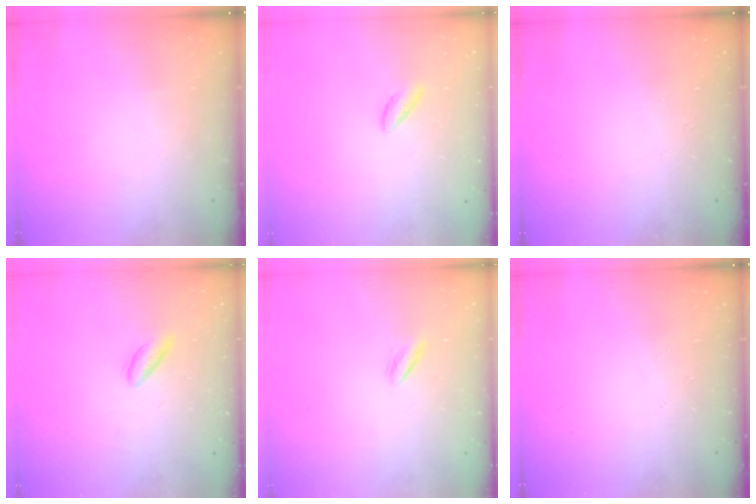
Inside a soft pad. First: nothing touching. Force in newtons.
{"total": 2.7, "press": 2.4, "slide": 1.2}
{"total": 0.0}
{"total": 4.0, "press": 3.6, "slide": 1.9}
{"total": 0.9, "press": 0.7, "slide": 0.6}
{"total": 0.0}